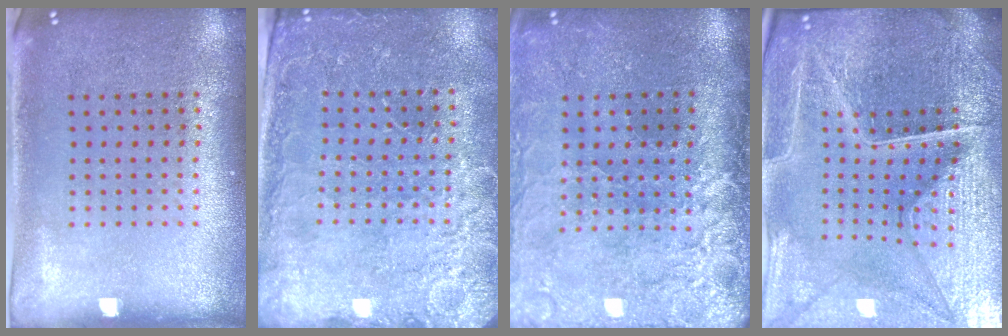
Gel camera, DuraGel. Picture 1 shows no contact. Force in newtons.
{"total": 2.8, "press": 2.8, "slide": 0.2}
{"total": 4.3, "press": 3.6, "slide": 2.3}
{"total": 5.4, "press": 5.1, "slide": 1.8}